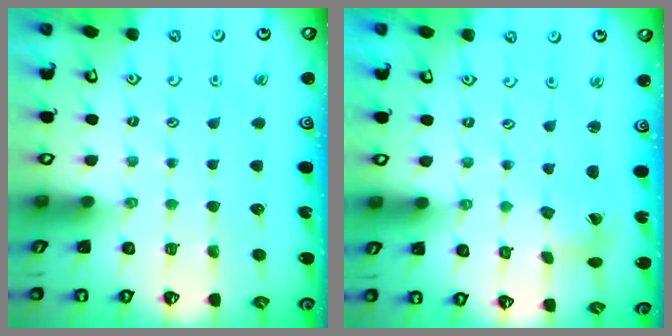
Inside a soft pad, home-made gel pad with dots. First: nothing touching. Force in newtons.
{"total": 2.5, "press": 2.5, "slide": 0.3}